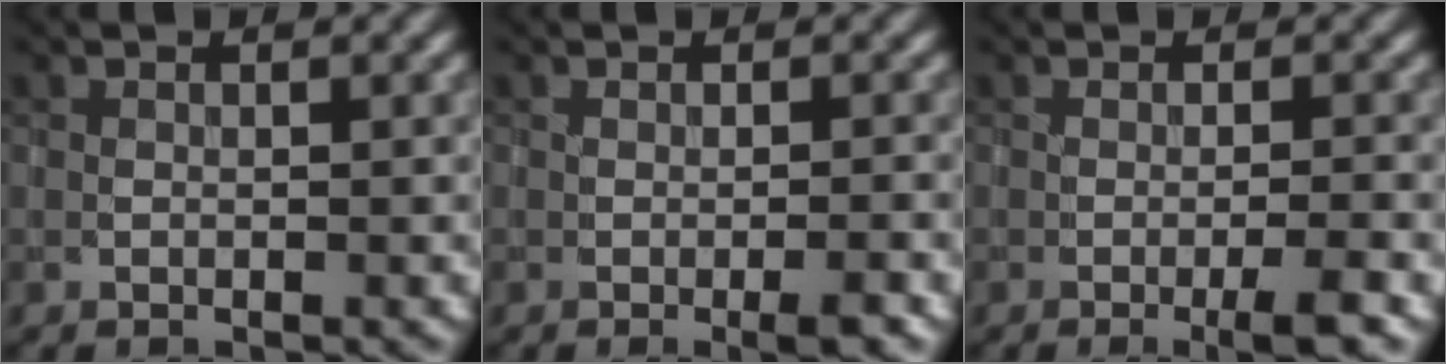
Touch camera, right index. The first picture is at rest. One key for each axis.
{"total": 1.9, "fx": -0.8, "fy": 0.2, "fz": 1.7, "tx": -0.027, "ty": -0.001, "tz": -0.015}
{"total": 2.8, "fx": -1.2, "fy": 0.4, "fz": 2.5, "tx": -0.037, "ty": 0.000, "tz": -0.024}